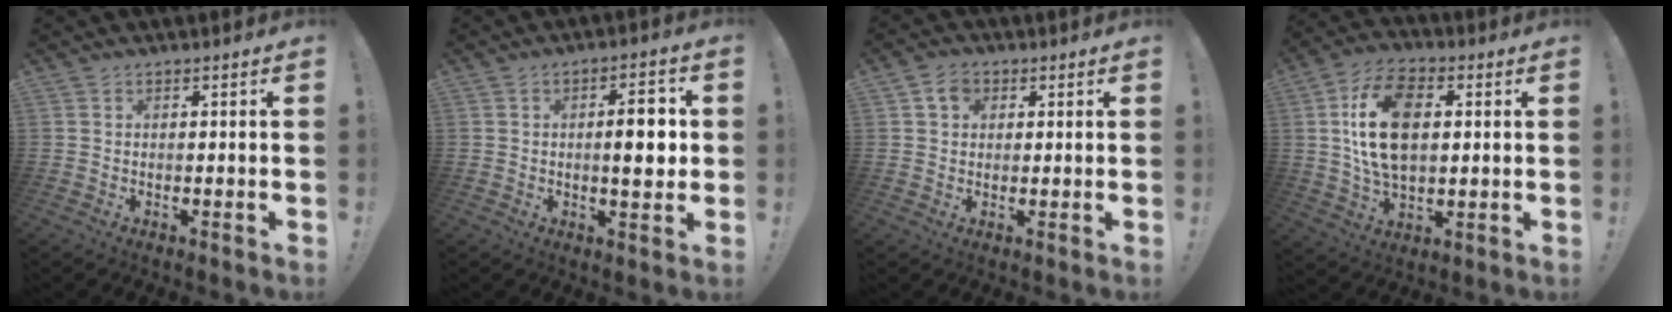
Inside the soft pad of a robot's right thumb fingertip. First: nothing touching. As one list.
[{"total": 8.2, "force": [0.1, 2.6, 7.8], "torque": [-0.106, 0.001, -0.007]}, {"total": 4.4, "force": [1.7, 3.3, 2.3], "torque": [-0.036, 0.003, 0.030]}, {"total": 17.6, "force": [2.6, 11.0, 13.6], "torque": [-0.241, 0.004, 0.045]}]